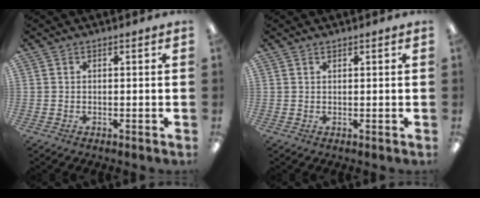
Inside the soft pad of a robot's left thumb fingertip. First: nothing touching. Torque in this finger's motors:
{"motor_torque": [-0.18, -0.06, -0.29, 0.15, -0.01]}